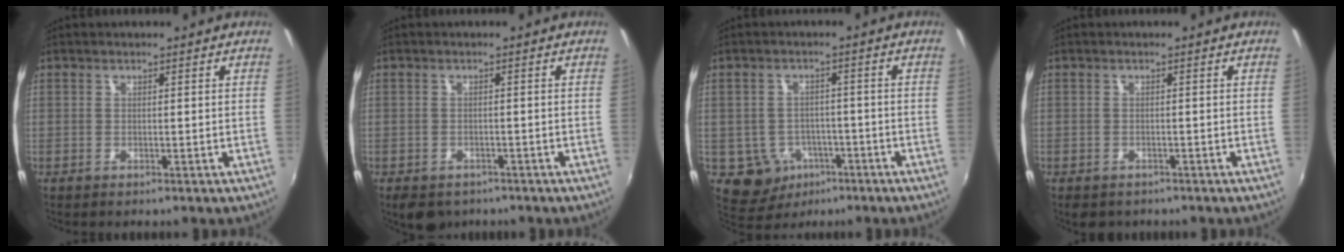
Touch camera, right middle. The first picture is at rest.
{"total": 5.2, "force": [-3.6, 3.0, 2.1], "torque": [-0.048, -0.015, -0.049]}
{"total": 7.5, "force": [-3.5, 6.3, 2.0], "torque": [-0.061, 0.006, -0.036]}
{"total": 3.0, "force": [-2.2, 1.8, 1.2], "torque": [-0.027, -0.013, -0.028]}